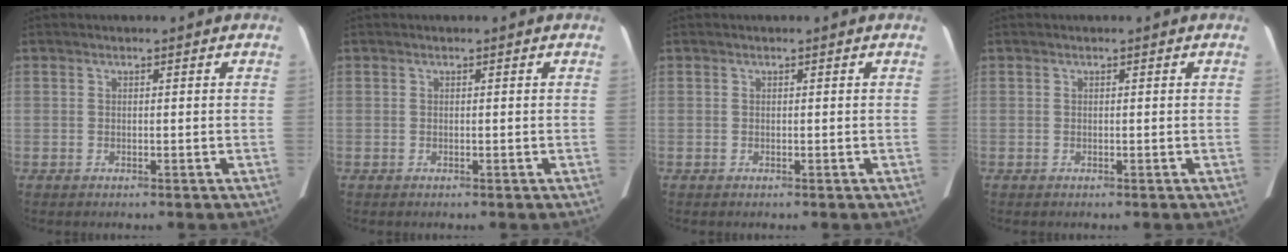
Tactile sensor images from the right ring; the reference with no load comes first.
{"total": 0.0}
{"total": 0.0}
{"total": 0.0}